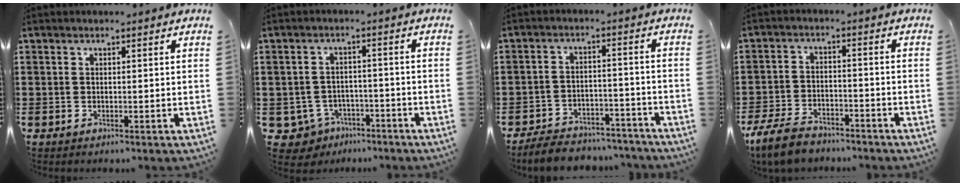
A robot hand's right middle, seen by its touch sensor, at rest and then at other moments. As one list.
[{"total": 3.8, "force": [-3.1, 2.0, 0.8], "torque": [-0.044, -0.003, -0.070]}, {"total": 5.6, "force": [-5.5, 1.0, 0.6], "torque": [-0.013, 0.013, -0.111]}, {"total": 6.4, "force": [-5.5, 2.0, 2.5], "torque": [-0.064, 0.007, -0.111]}]